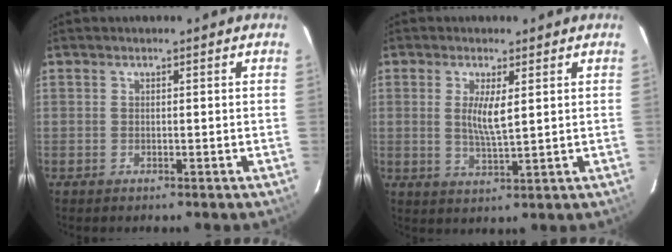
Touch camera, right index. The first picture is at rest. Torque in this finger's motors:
{"motor_torque": [0.13, 0.04, 0.14, 0.11]}